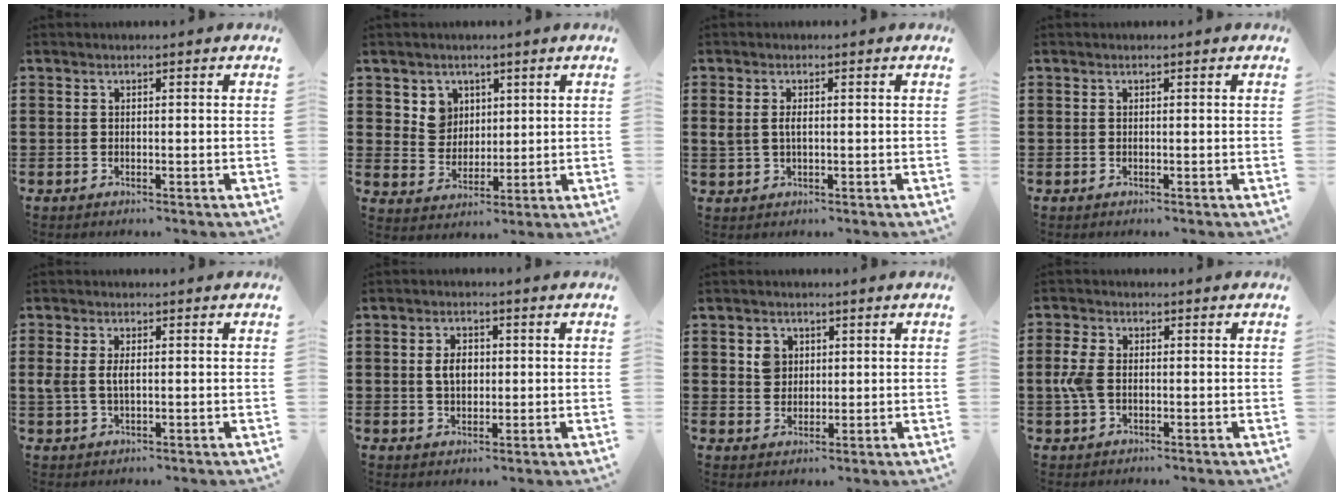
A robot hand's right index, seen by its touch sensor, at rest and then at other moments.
{"total": 5.2, "force": [2.6, 4.5, 0.7], "torque": [-0.031, 0.009, 0.048]}
{"total": 1.8, "force": [0.3, 0.9, 1.5], "torque": [-0.038, 0.002, 0.002]}
{"total": 0.0}
{"total": 3.0, "force": [0.3, 1.5, 2.6], "torque": [-0.066, 0.001, 0.000]}
{"total": 3.7, "force": [0.3, 2.4, 2.7], "torque": [-0.050, 0.008, 0.002]}
{"total": 3.1, "force": [1.1, 2.8, 1.0], "torque": [-0.022, 0.008, 0.017]}
{"total": 4.3, "force": [-0.1, 2.8, 3.3], "torque": [-0.093, 0.000, -0.011]}